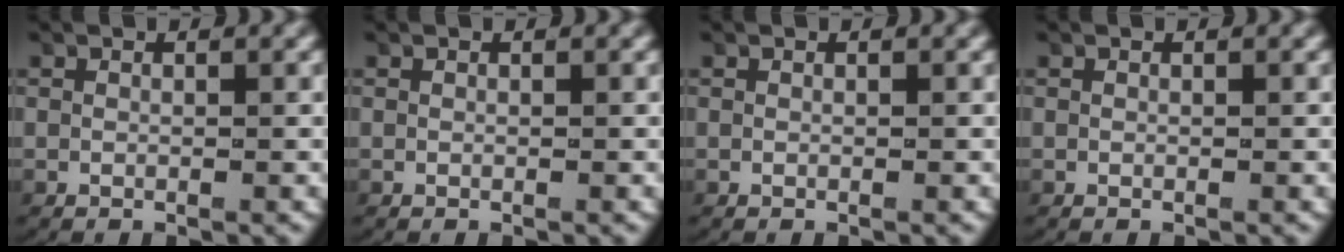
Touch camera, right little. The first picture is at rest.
{"total": 0.0}
{"total": 0.0}
{"total": 0.0}